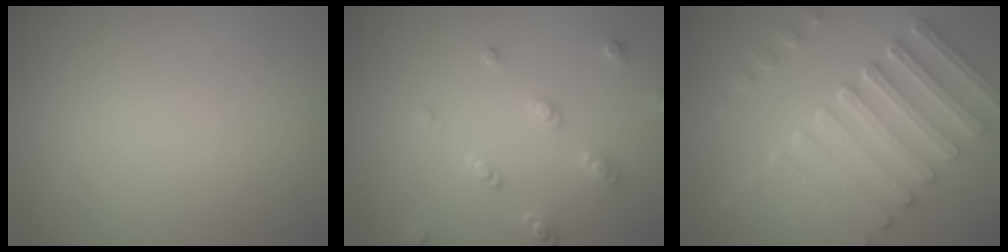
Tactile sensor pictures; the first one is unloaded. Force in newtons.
{"total": 2.5, "press": 2.4, "slide": 0.7}
{"total": 8.1, "press": 6.1, "slide": 5.3}